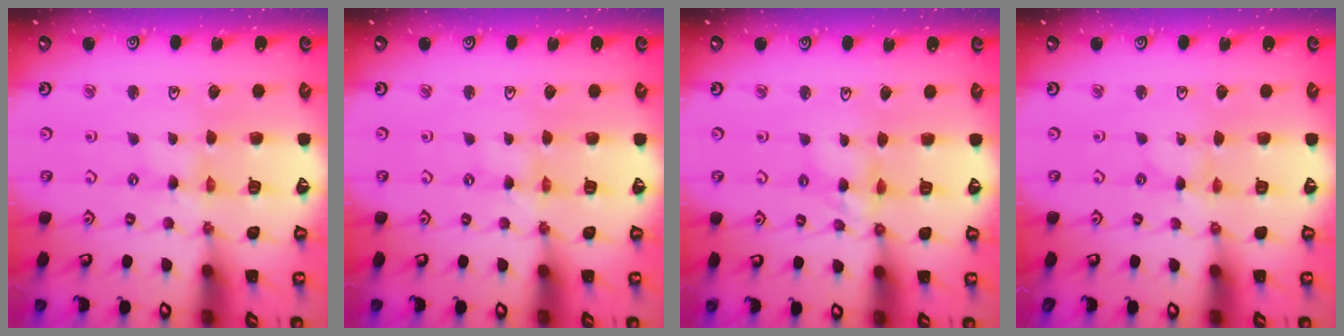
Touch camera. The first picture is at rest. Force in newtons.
{"total": 0.0}
{"total": 6.0, "press": 6.0, "slide": 0.5}
{"total": 0.0}